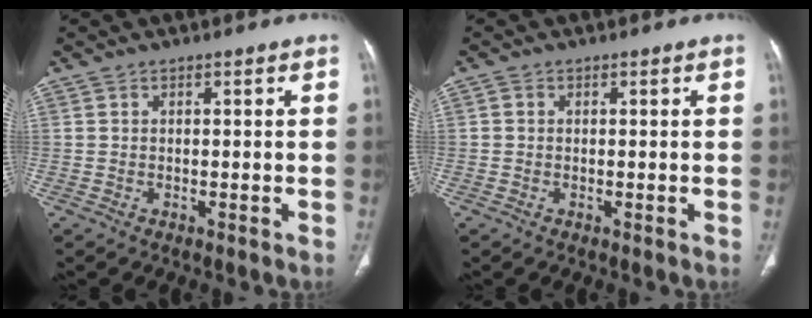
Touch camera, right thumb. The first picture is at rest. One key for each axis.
{"total": 0.6, "fx": 0.0, "fy": 0.5, "fz": 0.3, "tx": -0.003, "ty": 0.001, "tz": -0.003}